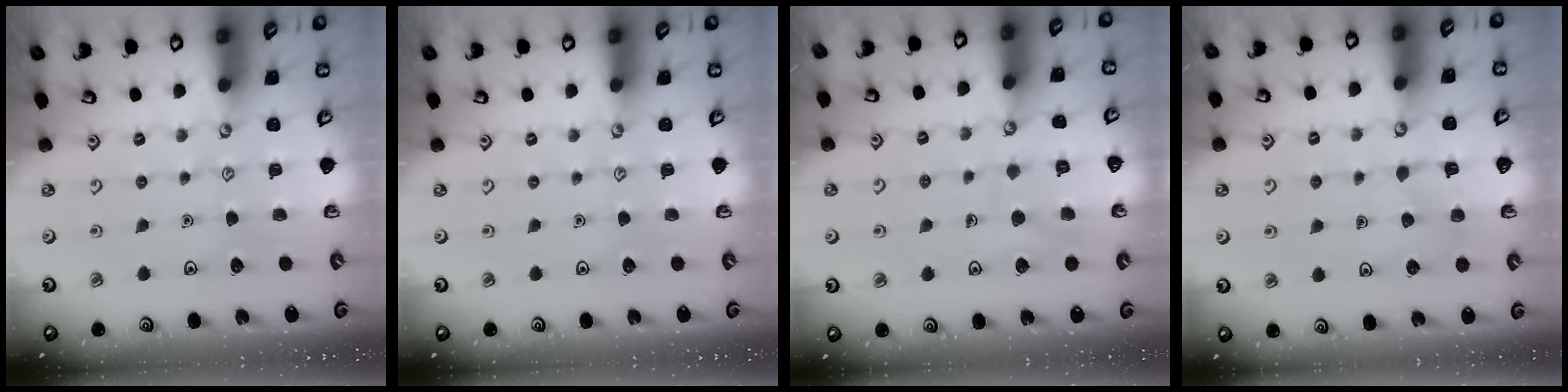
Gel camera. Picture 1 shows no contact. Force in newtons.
{"total": 0.0}
{"total": 8.1, "press": 8.1, "slide": 0.7}
{"total": 3.9, "press": 3.9, "slide": 0.3}